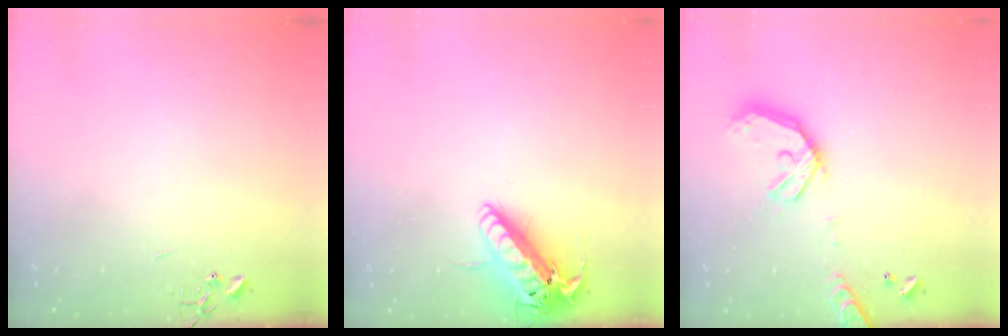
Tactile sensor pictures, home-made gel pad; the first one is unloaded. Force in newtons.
{"total": 16.7, "press": 16.4, "slide": 3.1}
{"total": 16.2, "press": 16.0, "slide": 2.7}